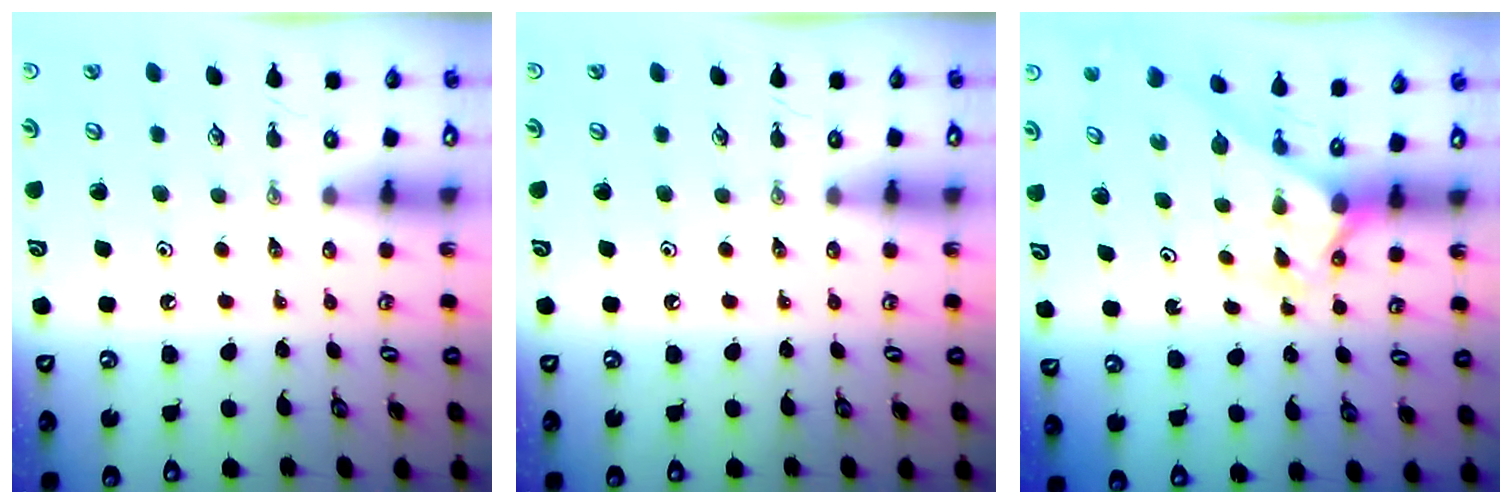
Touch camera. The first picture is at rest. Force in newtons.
{"total": 0.0}
{"total": 1.5, "press": 1.5, "slide": 0.1}